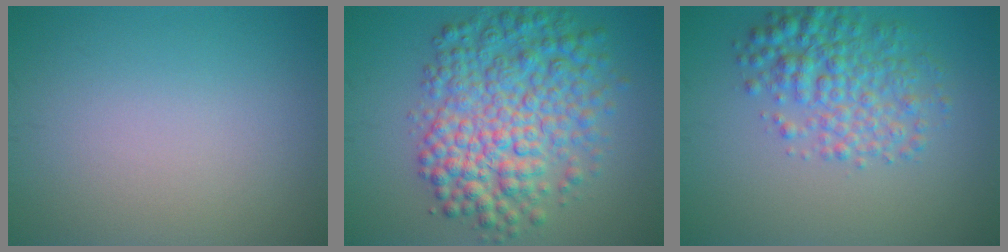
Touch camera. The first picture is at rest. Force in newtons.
{"total": 8.7, "press": 8.7, "slide": 0.1}
{"total": 4.7, "press": 4.7, "slide": 0.1}